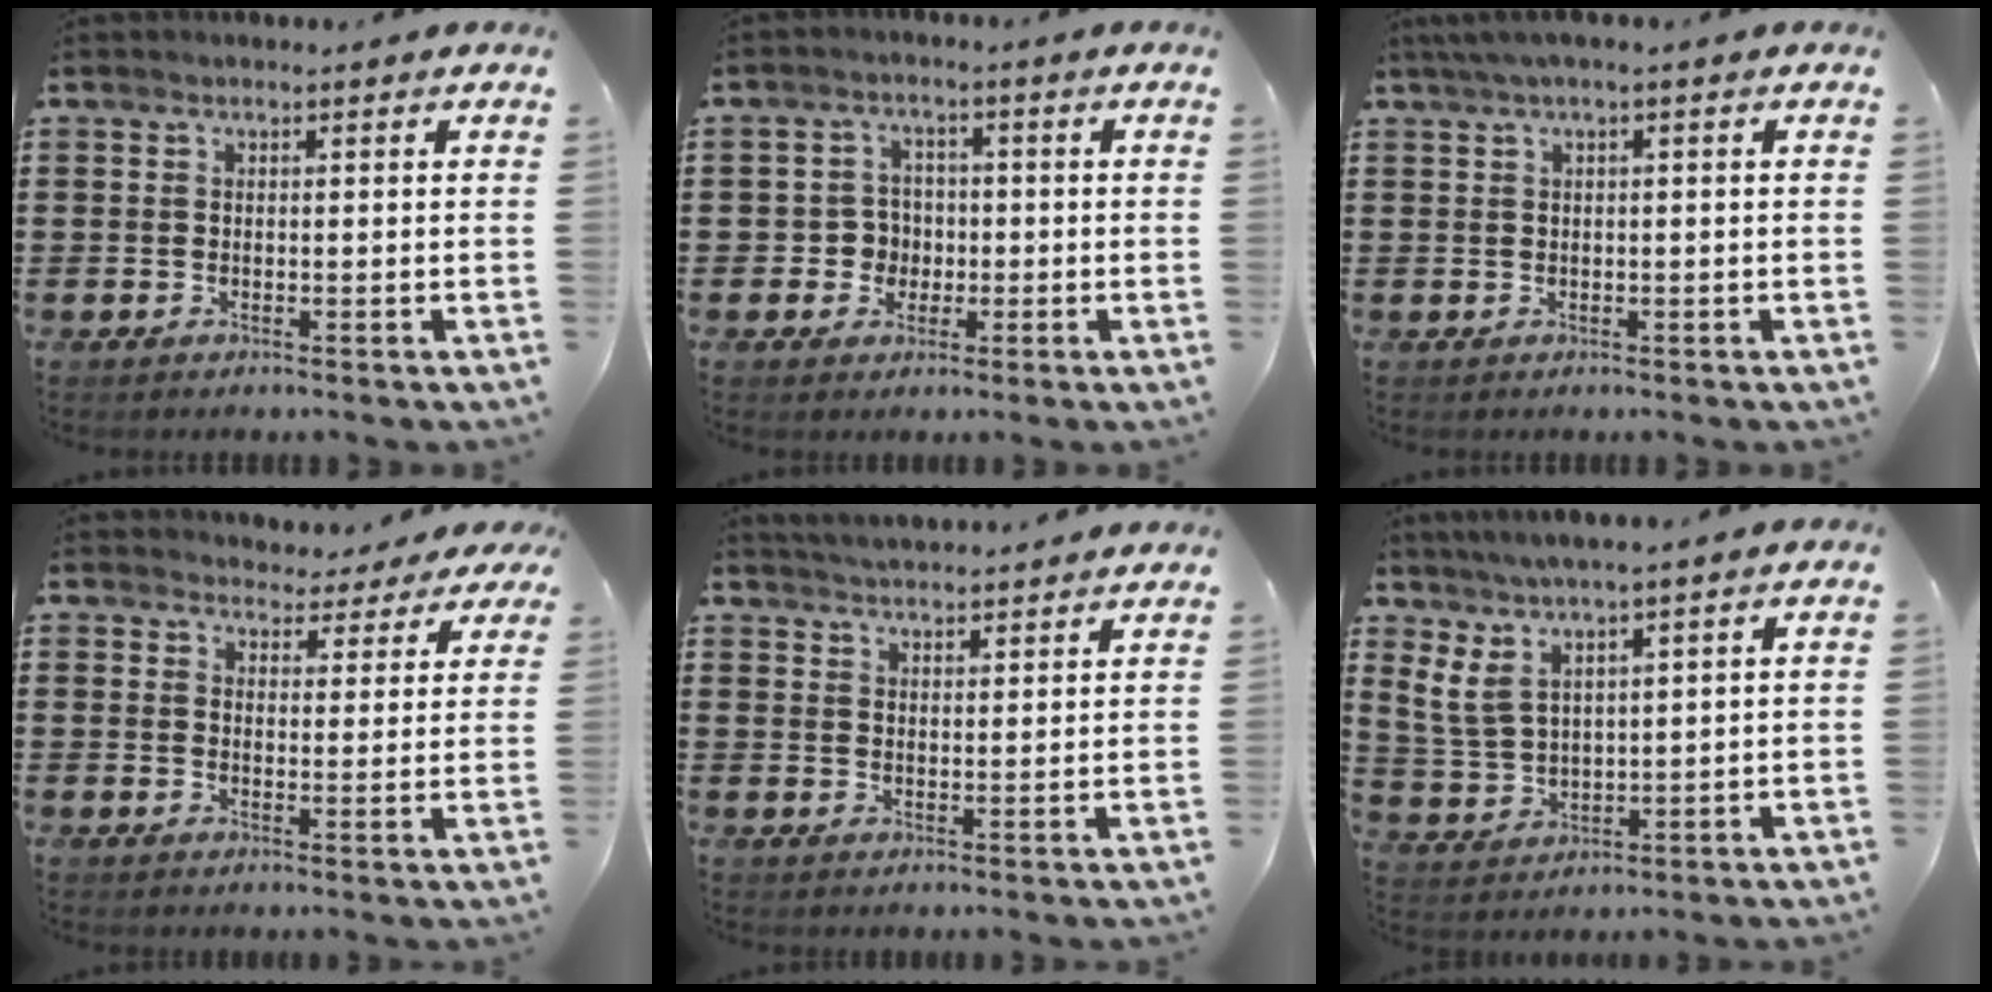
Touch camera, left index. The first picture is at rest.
{"total": 3.7, "force": [-0.8, 3.4, 1.1], "torque": [-0.033, 0.006, -0.019]}
{"total": 1.7, "force": [0.0, 0.1, 1.7], "torque": [-0.035, -0.004, -0.002]}
{"total": 3.9, "force": [3.7, 1.0, 0.3], "torque": [-0.016, -0.015, 0.065]}
{"total": 3.5, "force": [3.4, -0.5, 0.1], "torque": [-0.012, -0.014, 0.061]}
{"total": 5.7, "force": [3.6, 2.3, 3.8], "torque": [-0.093, -0.005, 0.065]}